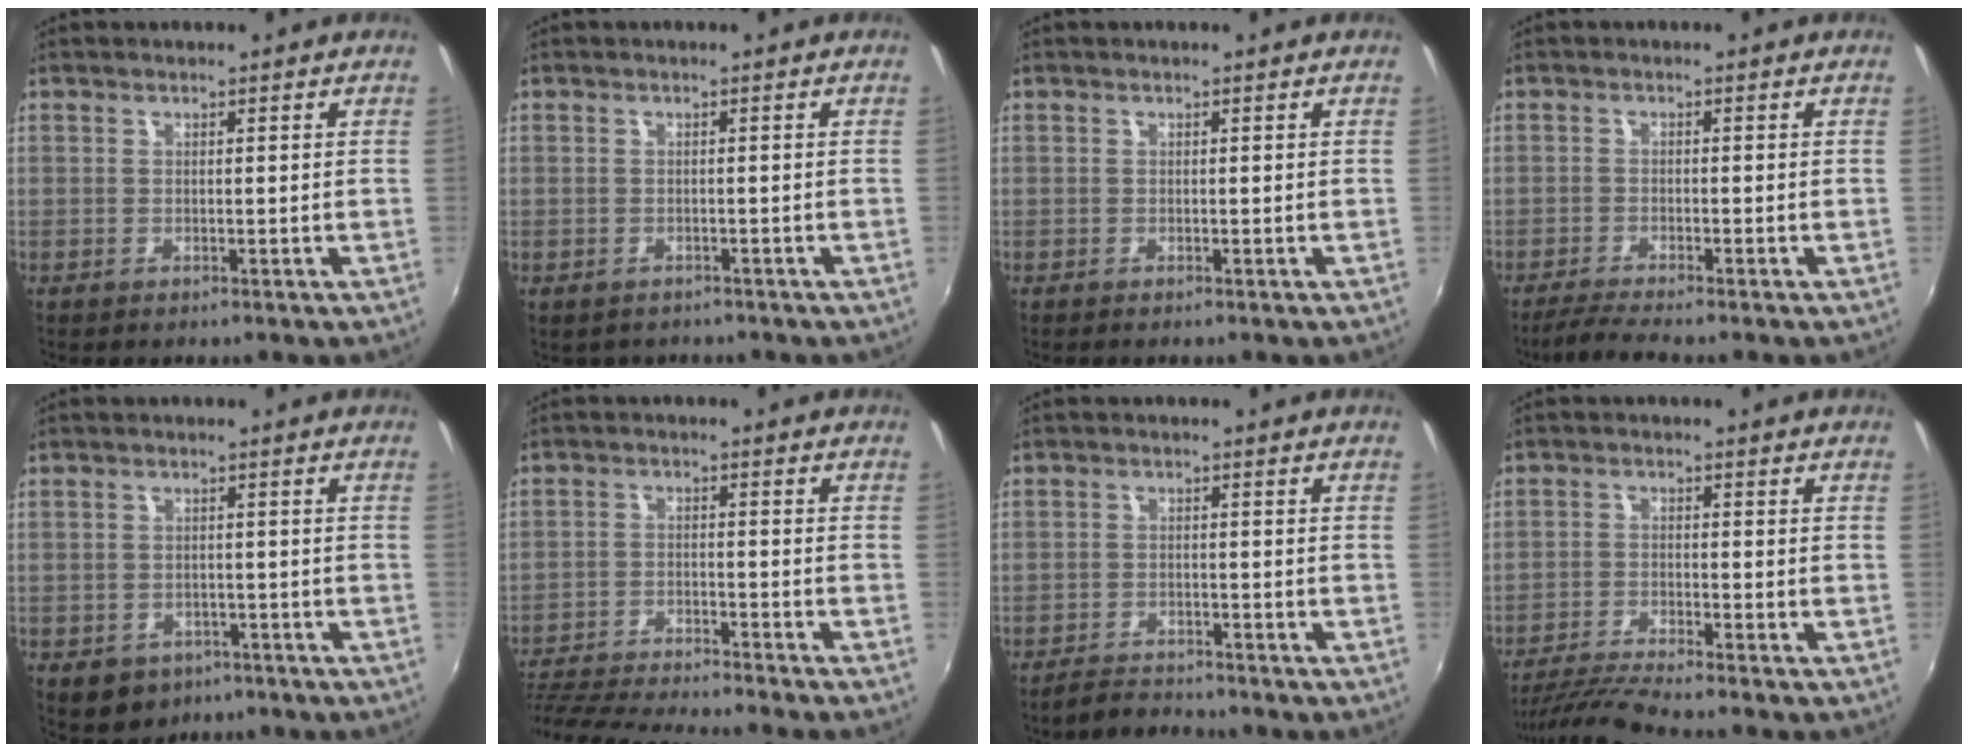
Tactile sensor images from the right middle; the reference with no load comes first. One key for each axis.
{"total": 1.7, "fx": -1.2, "fy": 1.1, "fz": 0.5, "tx": -0.014, "ty": -0.005, "tz": -0.013}
{"total": 0.0}
{"total": 4.0, "fx": -3.6, "fy": -0.6, "fz": 1.7, "tx": -0.055, "ty": -0.011, "tz": -0.067}
{"total": 4.2, "fx": -1.6, "fy": 3.6, "fz": 1.4, "tx": -0.036, "ty": -0.003, "tz": -0.013}
{"total": 14.8, "fx": -13.3, "fy": -0.1, "fz": 6.5, "tx": -0.146, "ty": -0.025, "tz": -0.220}
{"total": 3.6, "fx": -3.6, "fy": 0.8, "fz": 0.4, "tx": -0.025, "ty": 0.001, "tz": -0.062}
{"total": 7.3, "fx": -6.8, "fy": -1.1, "fz": 2.6, "tx": -0.074, "ty": -0.013, "tz": -0.129}